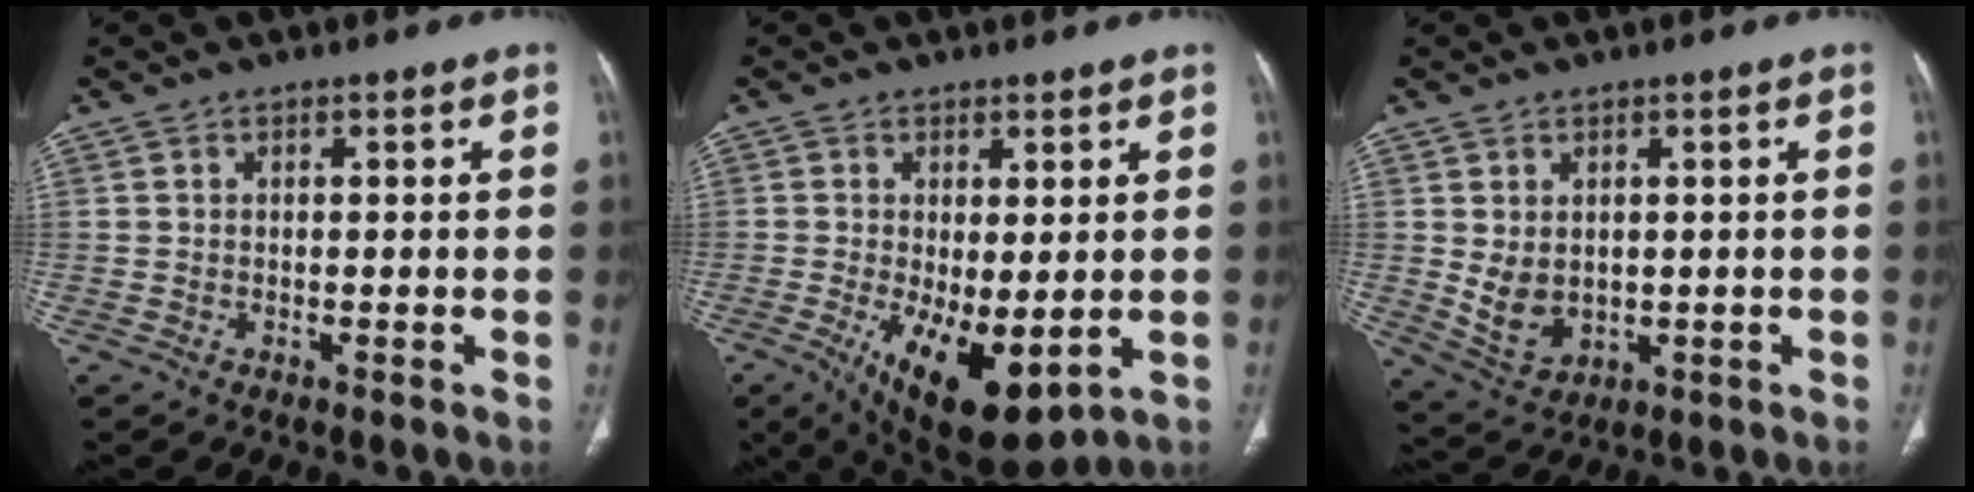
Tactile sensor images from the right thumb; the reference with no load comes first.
{"total": 12.4, "force": [-2.7, 5.2, 10.9], "torque": [-0.176, -0.026, -0.022]}
{"total": 6.1, "force": [0.5, 4.4, 4.2], "torque": [-0.066, -0.012, 0.032]}